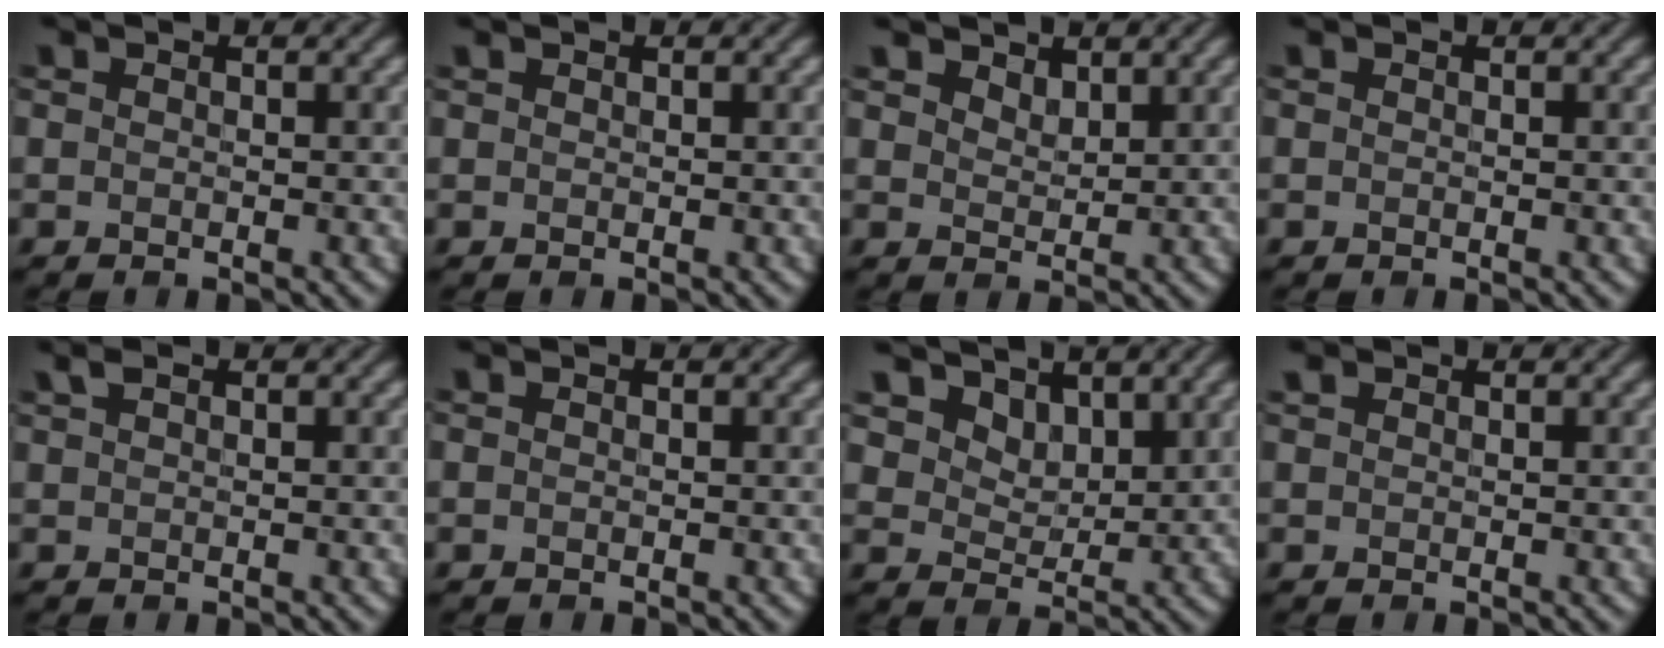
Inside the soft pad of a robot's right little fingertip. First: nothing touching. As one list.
[{"total": 0.0}, {"total": 2.1, "force": [1.7, 0.9, 0.6], "torque": [-0.018, -0.004, 0.034]}, {"total": 0.0}, {"total": 1.1, "force": [0.7, 0.4, 0.7], "torque": [-0.016, 0.003, 0.017]}, {"total": 0.0}, {"total": 5.6, "force": [4.0, 3.3, 2.2], "torque": [-0.072, -0.023, 0.076]}, {"total": 0.6, "force": [0.5, 0.3, 0.2], "torque": [-0.007, 0.002, 0.013]}]